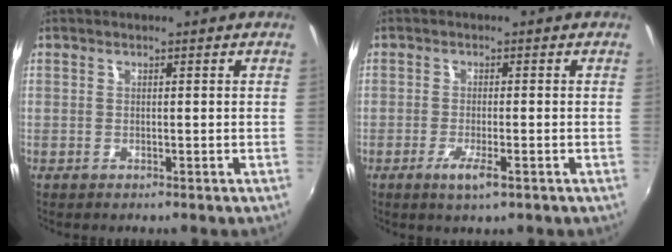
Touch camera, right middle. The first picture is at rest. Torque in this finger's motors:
{"motor_torque": [0.97, -0.80, 0.23, 0.07]}